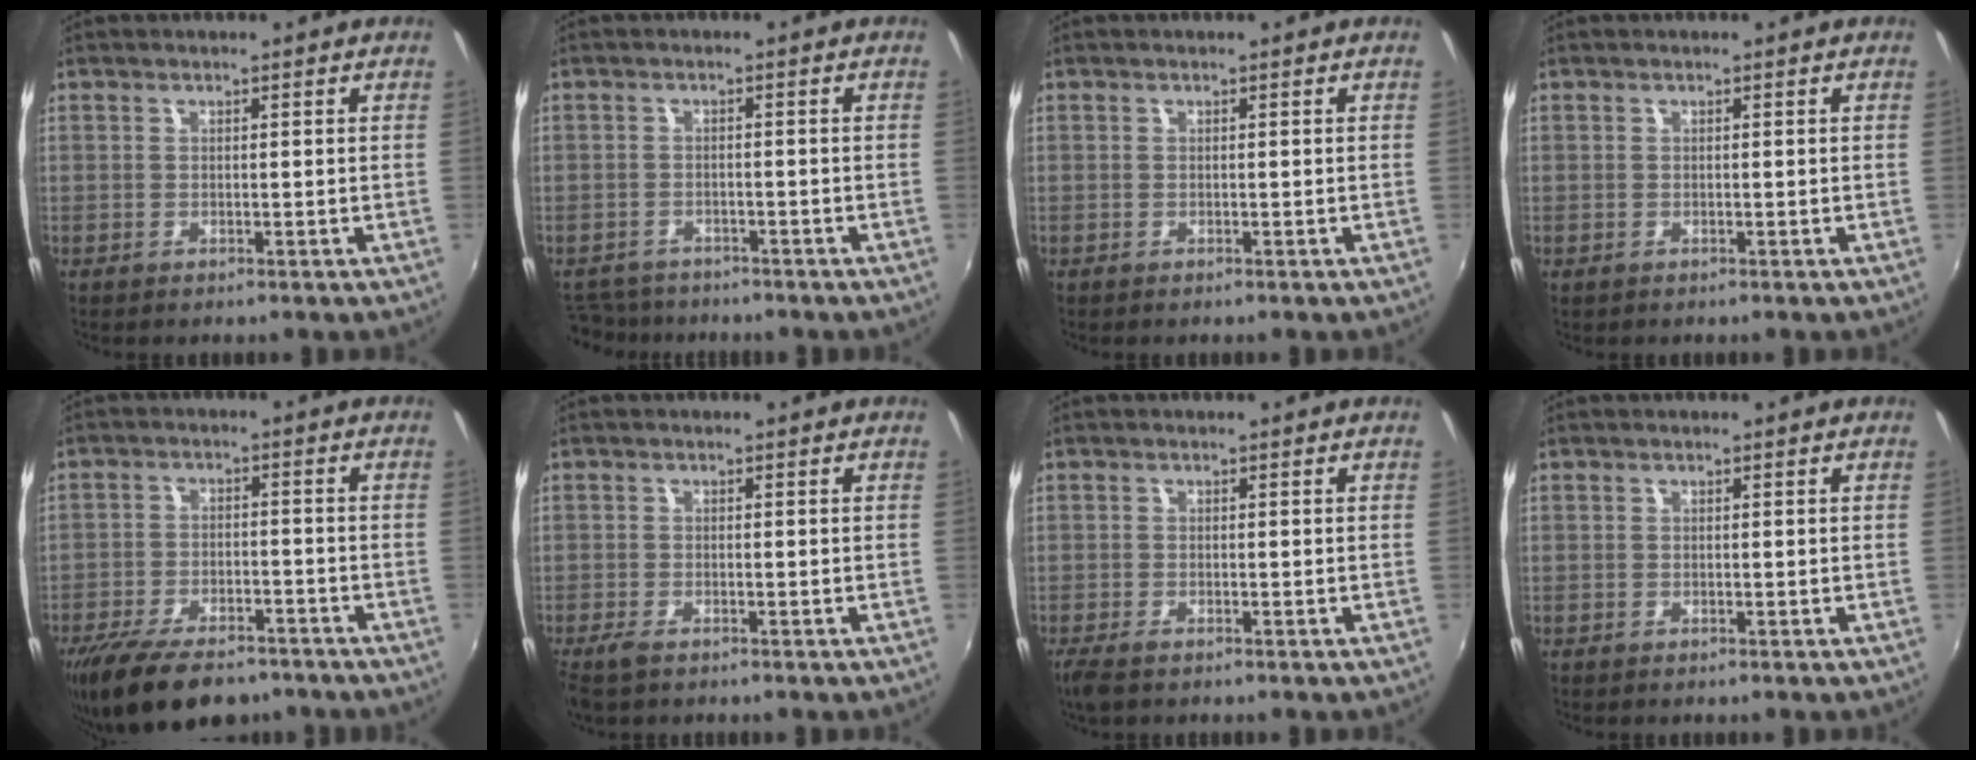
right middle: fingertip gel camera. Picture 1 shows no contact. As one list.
[{"total": 7.1, "force": [-6.2, 3.0, 1.6], "torque": [-0.054, -0.009, -0.101]}, {"total": 0.0}, {"total": 0.0}, {"total": 16.2, "force": [-12.2, 6.6, 8.4], "torque": [-0.180, -0.032, -0.194]}, {"total": 2.6, "force": [-2.0, 0.9, 1.4], "torque": [-0.036, -0.009, -0.039]}, {"total": 3.4, "force": [-2.5, 1.0, 2.1], "torque": [-0.047, -0.016, -0.045]}, {"total": 0.0}]